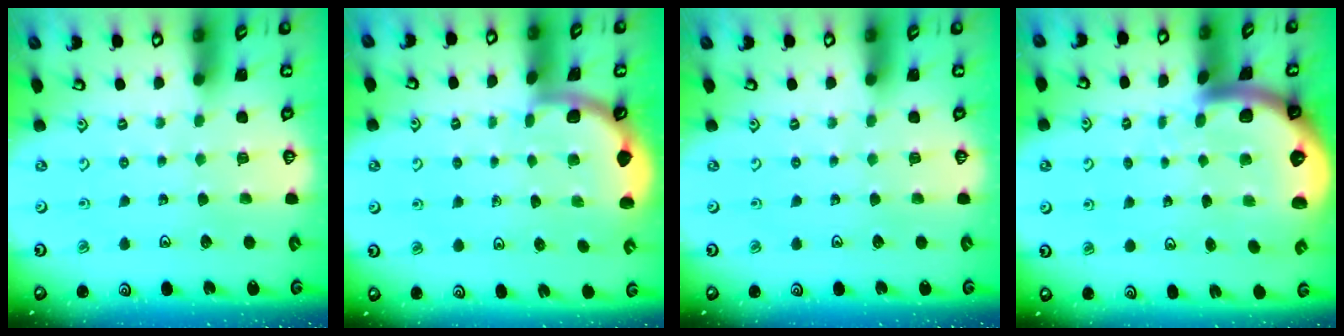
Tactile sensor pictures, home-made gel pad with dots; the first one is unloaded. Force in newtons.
{"total": 1.9, "press": 1.9, "slide": 0.0}
{"total": 0.0}
{"total": 5.2, "press": 5.2, "slide": 0.6}